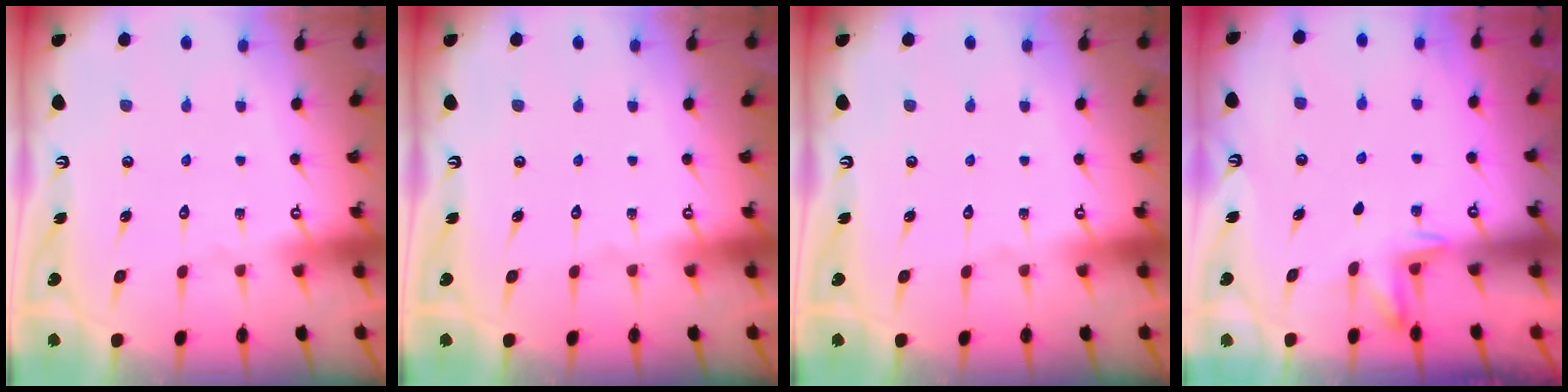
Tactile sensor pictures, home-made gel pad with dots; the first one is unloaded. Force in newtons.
{"total": 0.0}
{"total": 0.0}
{"total": 2.2, "press": 2.1, "slide": 0.4}